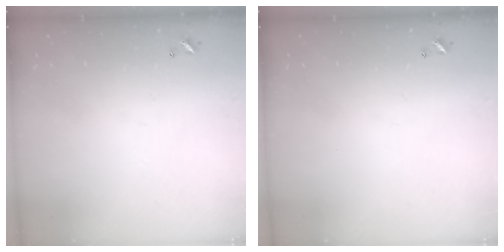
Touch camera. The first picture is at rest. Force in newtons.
{"total": 0.0}